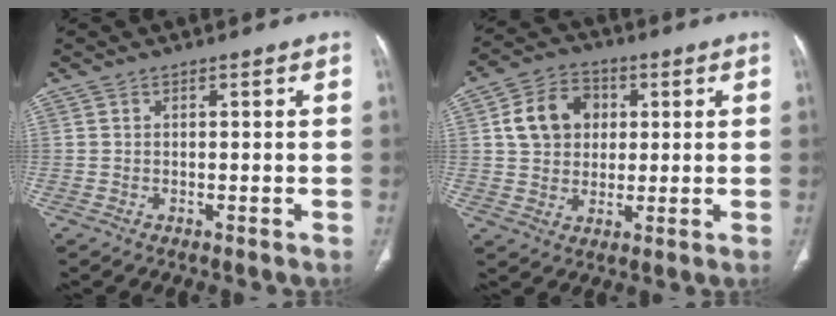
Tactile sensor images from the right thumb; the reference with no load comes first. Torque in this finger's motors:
{"motor_torque": [-0.50, 0.60, 0.24, -0.15, 0.10]}